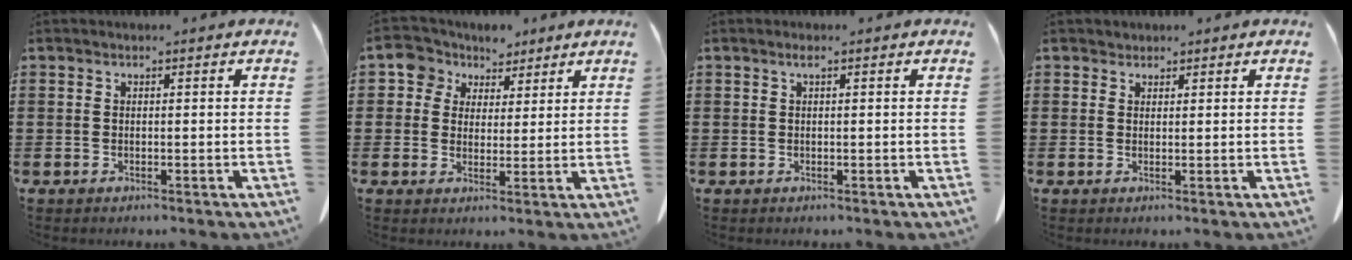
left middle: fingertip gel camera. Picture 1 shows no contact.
{"total": 5.5, "force": [3.4, 4.3, 0.7], "torque": [-0.046, 0.001, 0.060]}
{"total": 0.8, "force": [0.3, 0.1, 0.8], "torque": [-0.016, 0.001, 0.006]}
{"total": 1.2, "force": [1.0, 0.6, 0.0], "torque": [-0.004, 0.003, 0.020]}